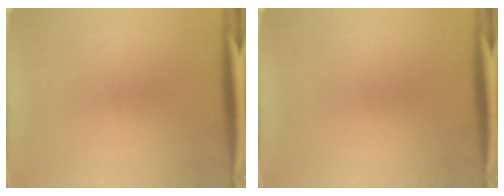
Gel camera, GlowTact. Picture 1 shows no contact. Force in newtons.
{"total": 0.0}